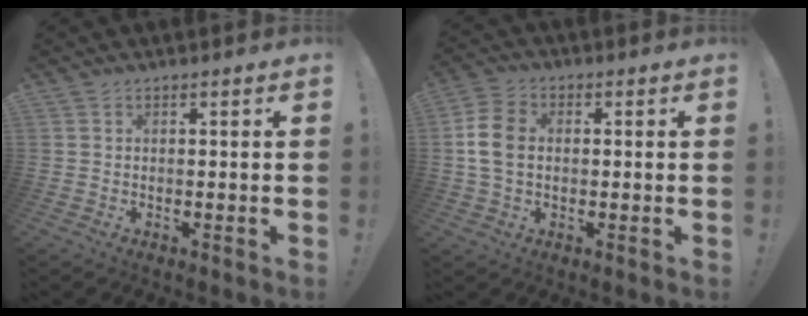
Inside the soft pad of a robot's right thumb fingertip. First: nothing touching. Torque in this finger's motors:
{"motor_torque": [-0.17, 0.21, 0.58, -0.08, 0.00]}